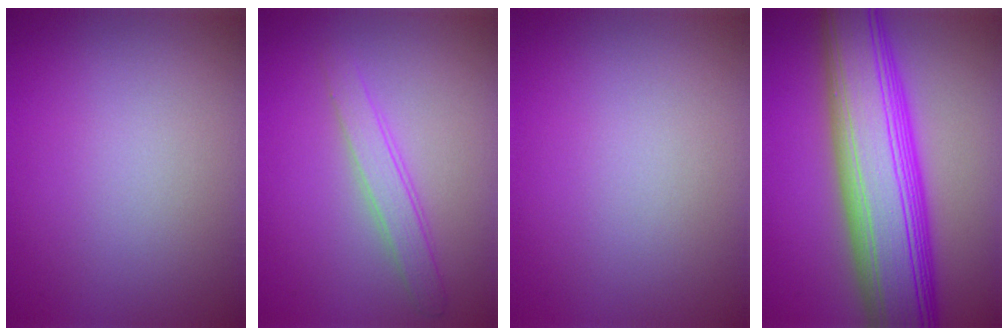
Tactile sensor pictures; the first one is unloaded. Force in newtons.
{"total": 2.2, "press": 2.2, "slide": 0.1}
{"total": 0.0}
{"total": 12.8, "press": 12.8, "slide": 0.2}